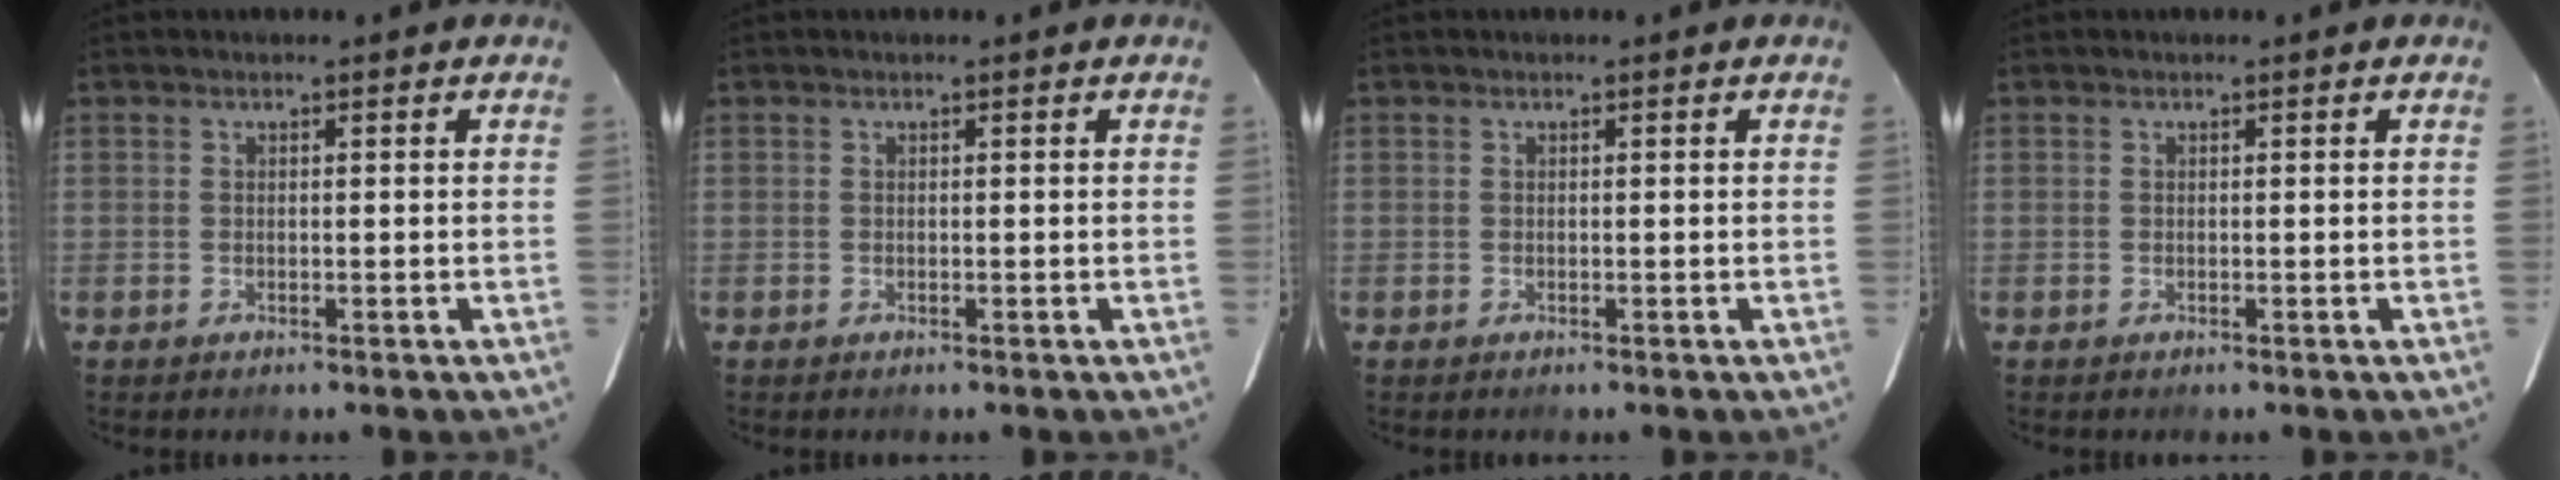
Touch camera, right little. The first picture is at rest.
{"total": 0.0}
{"total": 0.0}
{"total": 0.0}